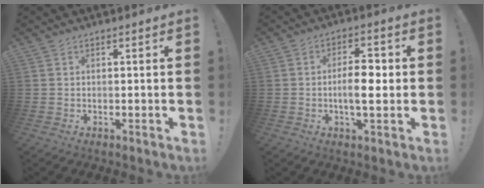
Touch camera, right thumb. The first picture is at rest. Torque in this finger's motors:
{"motor_torque": [1.15, 1.24, 0.94, -0.22, 0.22]}